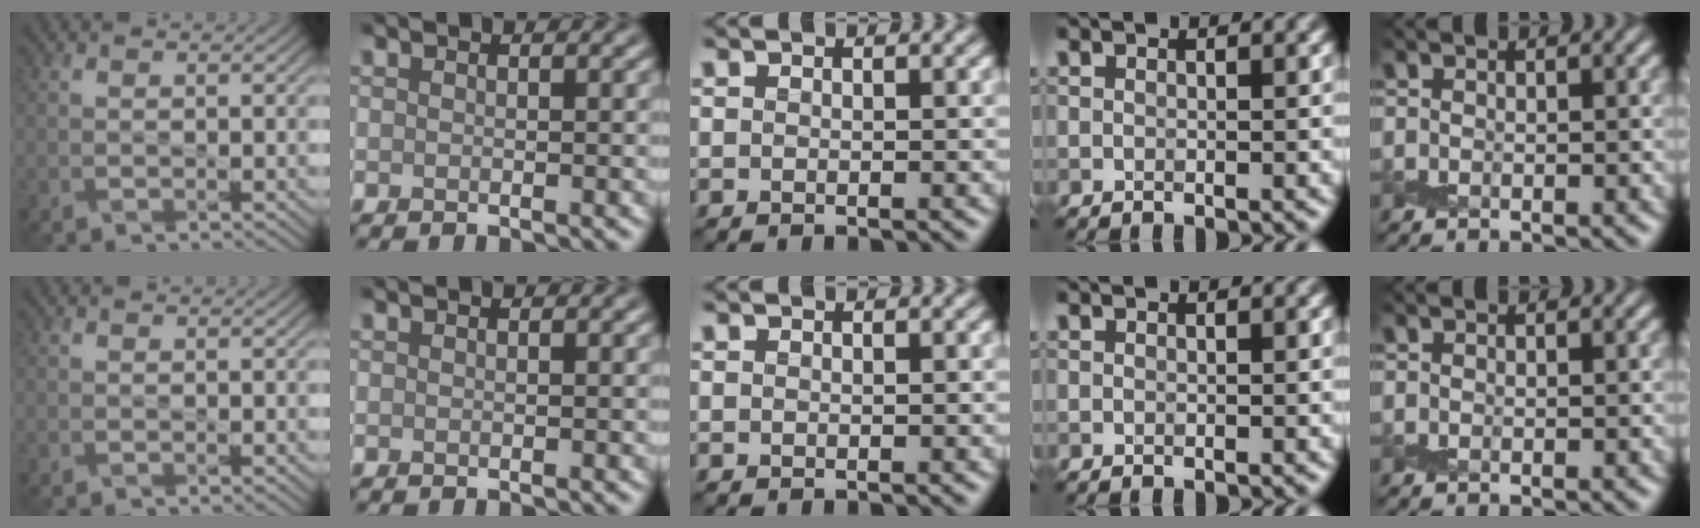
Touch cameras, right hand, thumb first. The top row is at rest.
{}